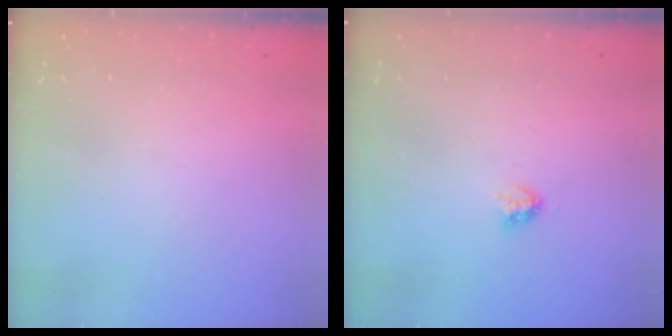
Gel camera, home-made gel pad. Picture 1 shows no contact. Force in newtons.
{"total": 2.9, "press": 2.9, "slide": 0.5}